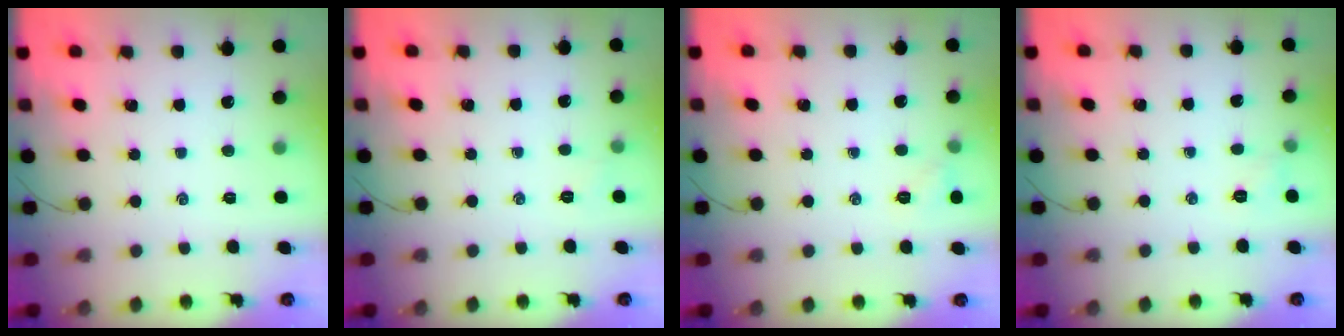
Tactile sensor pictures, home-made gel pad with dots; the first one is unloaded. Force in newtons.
{"total": 3.5, "press": 3.3, "slide": 1.1}
{"total": 4.1, "press": 3.9, "slide": 1.2}
{"total": 4.0, "press": 3.8, "slide": 1.3}